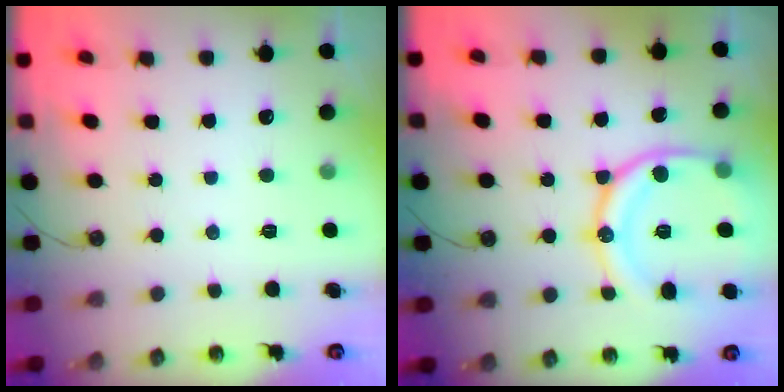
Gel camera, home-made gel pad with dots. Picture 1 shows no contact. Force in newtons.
{"total": 18.0, "press": 18.0, "slide": 1.7}